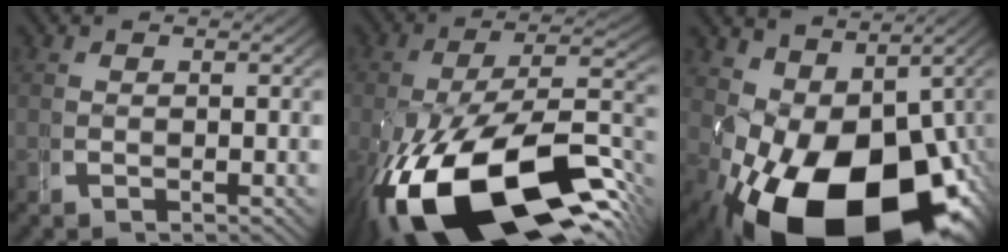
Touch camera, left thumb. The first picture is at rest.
{"total": 18.8, "force": [-6.2, 9.9, 14.7], "torque": [-0.273, -0.055, -0.062]}
{"total": 17.3, "force": [-5.1, 10.0, 13.1], "torque": [-0.246, -0.078, -0.037]}